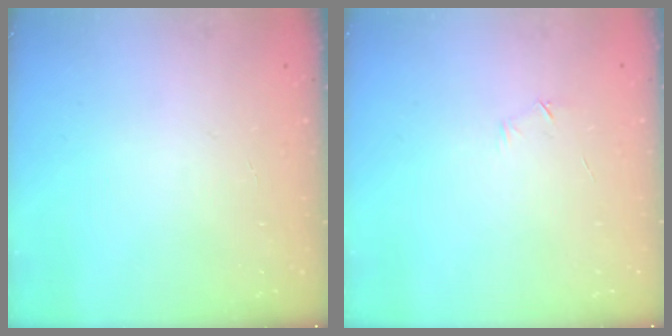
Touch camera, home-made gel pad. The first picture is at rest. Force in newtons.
{"total": 4.0, "press": 3.8, "slide": 1.1}